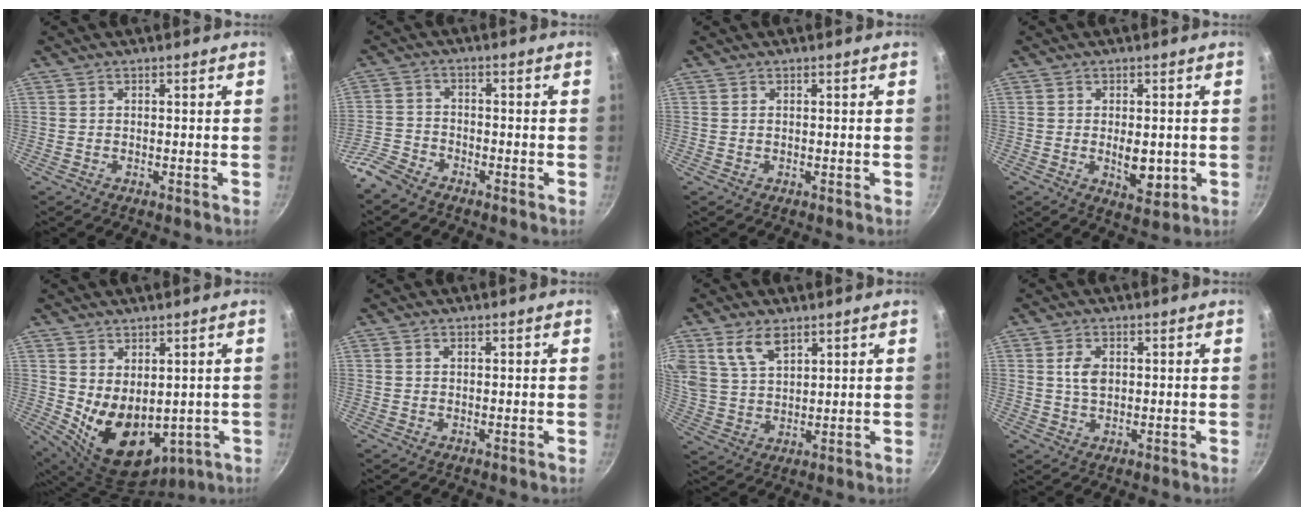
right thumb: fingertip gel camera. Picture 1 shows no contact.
{"total": 5.1, "force": [-4.1, 2.4, 1.7], "torque": [-0.029, 0.035, -0.091]}
{"total": 0.0}
{"total": 6.0, "force": [-0.6, 3.2, 5.1], "torque": [-0.063, -0.014, -0.002]}
{"total": 13.1, "force": [0.4, 9.0, 9.4], "torque": [-0.127, -0.033, 0.040]}
{"total": 0.6, "force": [0.2, 0.4, 0.3], "torque": [-0.004, 0.002, 0.004]}
{"total": 8.1, "force": [4.7, 4.5, 4.8], "torque": [-0.079, -0.021, 0.100]}
{"total": 4.0, "force": [0.8, 2.6, 2.9], "torque": [-0.047, 0.000, 0.014]}